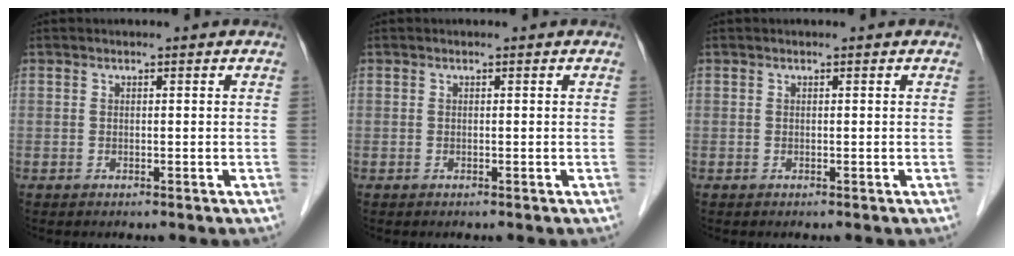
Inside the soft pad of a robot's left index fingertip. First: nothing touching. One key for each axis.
{"total": 0.0}
{"total": 0.0}